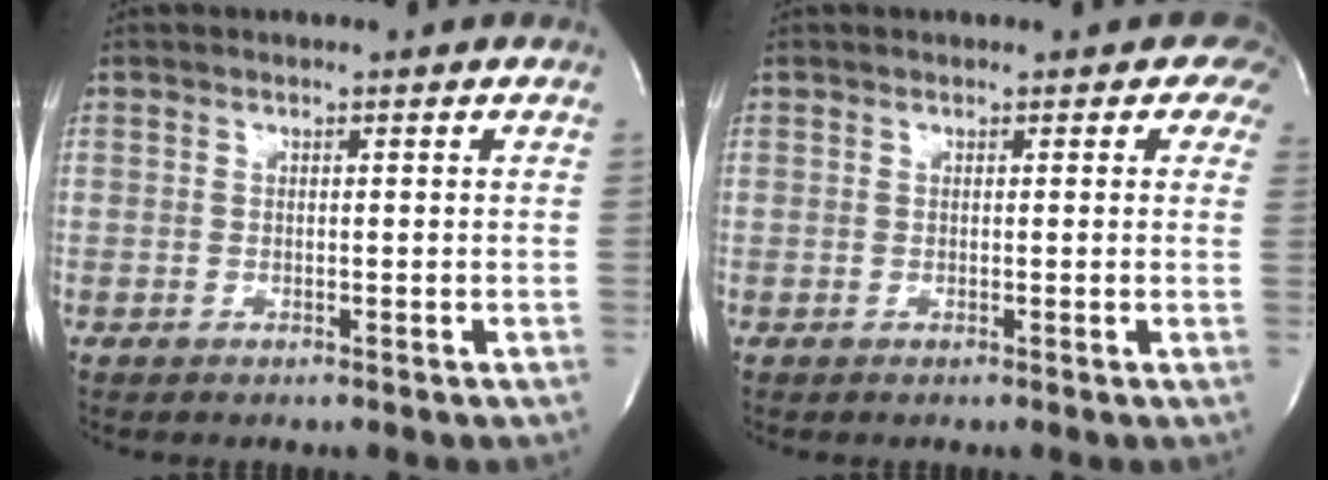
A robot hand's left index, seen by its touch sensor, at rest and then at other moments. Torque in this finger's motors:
{"motor_torque": [0.03, -0.24, 0.38, 0.09]}